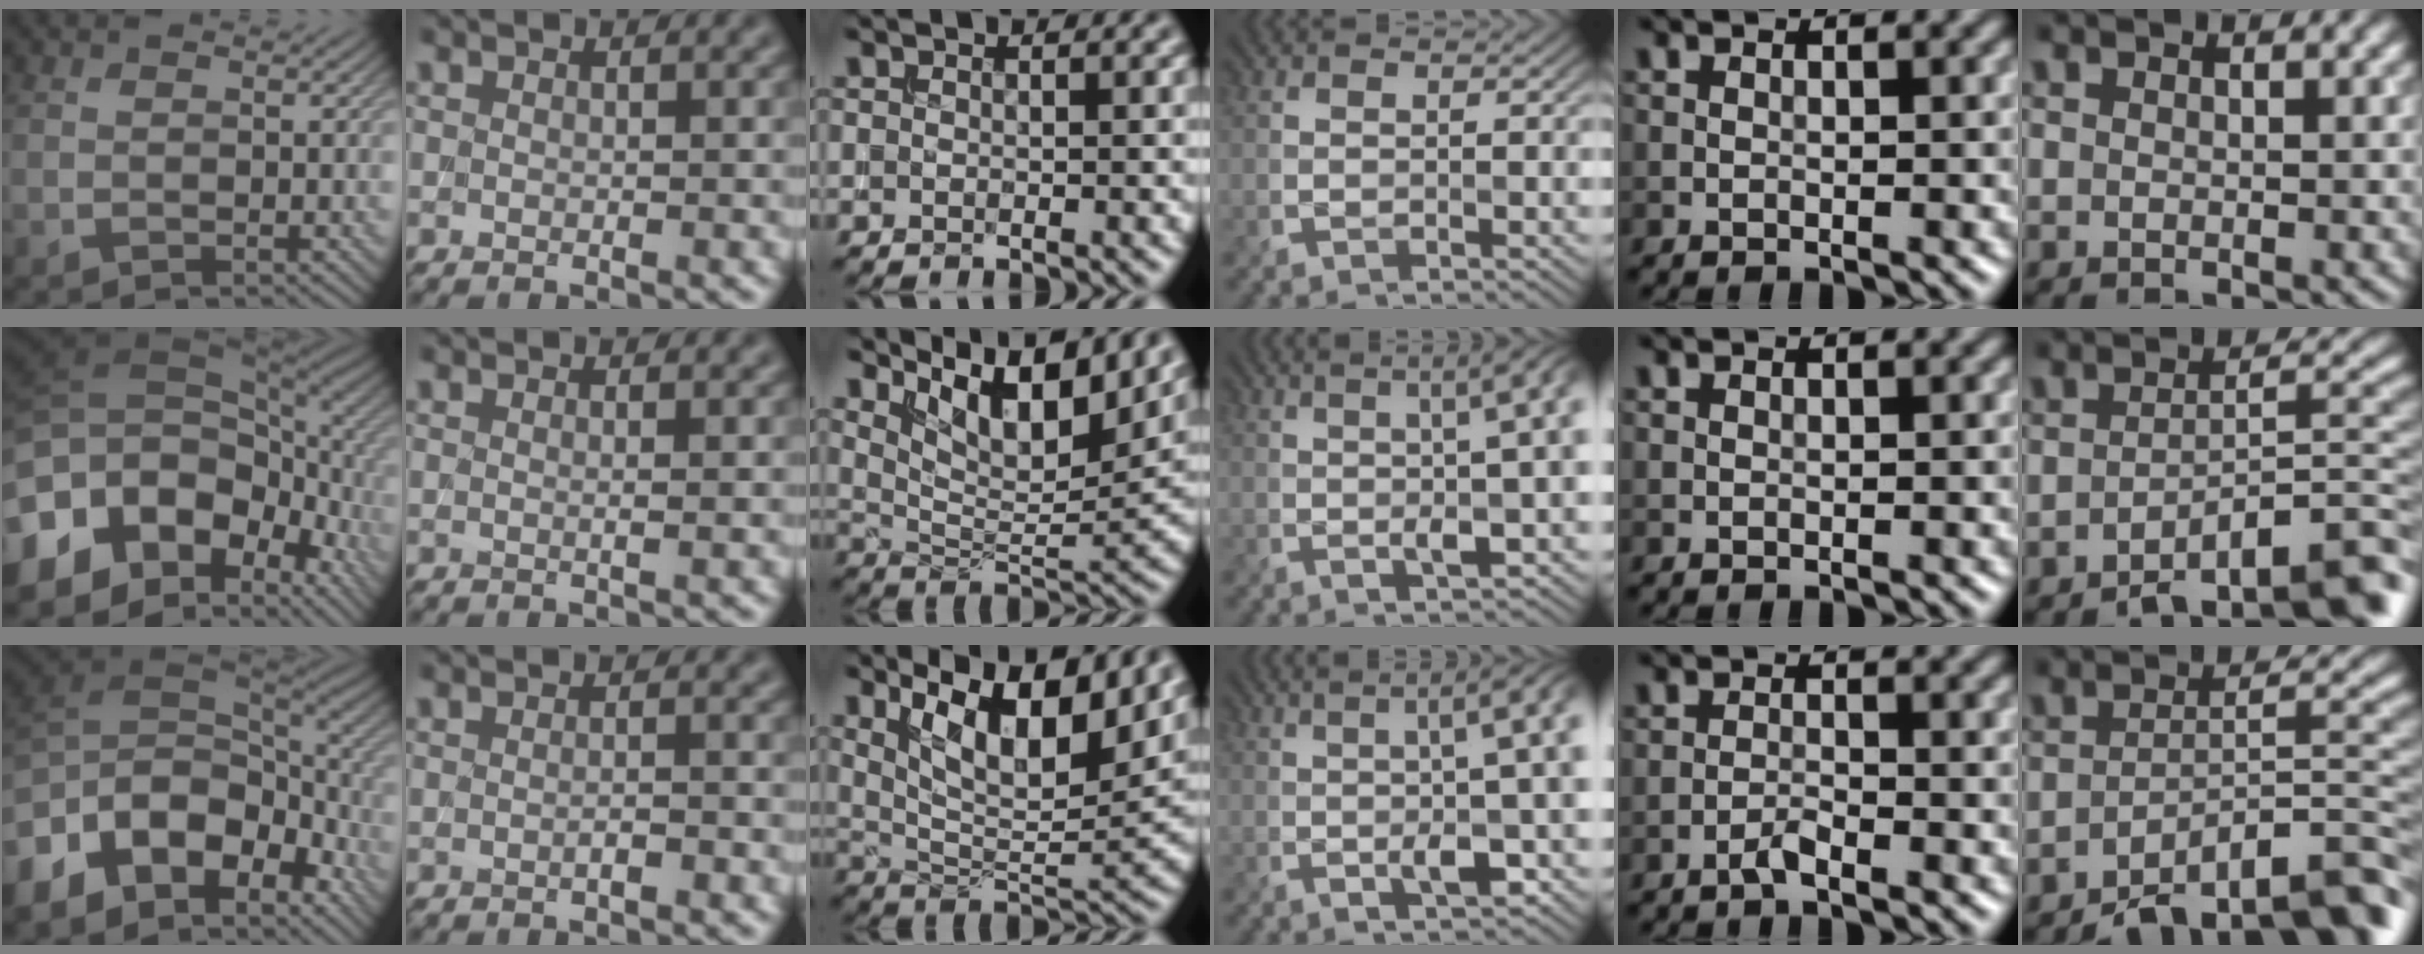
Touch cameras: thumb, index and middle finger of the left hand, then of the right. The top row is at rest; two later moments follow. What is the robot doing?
{"motion": "extract", "object": "backpack"}